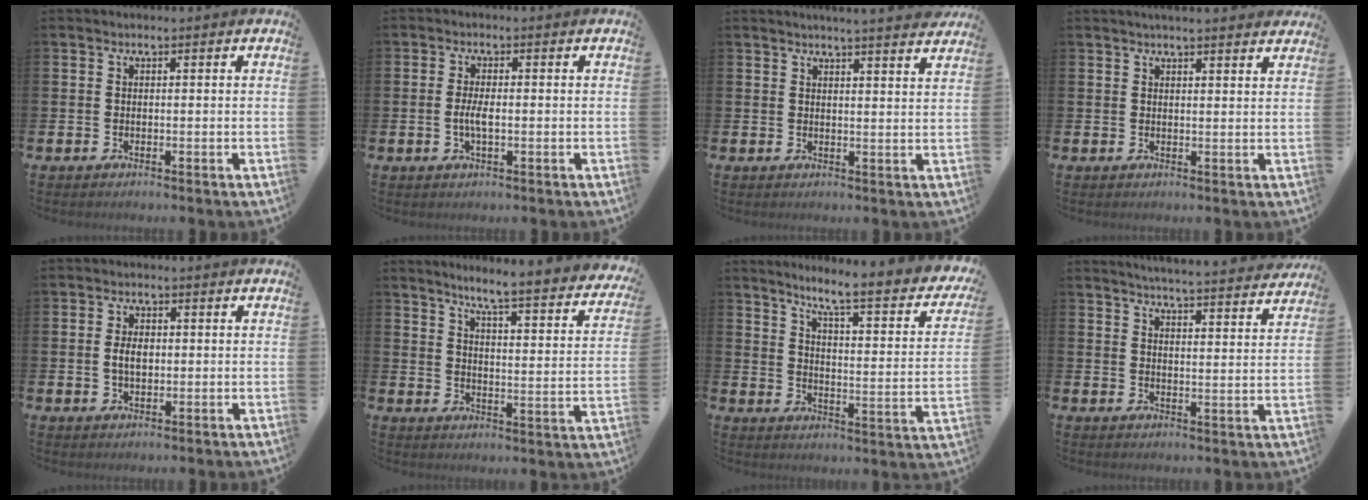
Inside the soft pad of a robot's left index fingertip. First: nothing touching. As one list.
[{"total": 2.7, "force": [-0.4, 0.9, 2.6], "torque": [-0.048, -0.005, -0.011]}, {"total": 4.0, "force": [3.9, -0.7, 0.5], "torque": [-0.005, -0.025, 0.068]}, {"total": 2.6, "force": [2.6, -0.1, 0.3], "torque": [0.000, -0.014, 0.045]}, {"total": 3.1, "force": [0.2, 1.9, 2.5], "torque": [-0.036, 0.003, 0.000]}, {"total": 6.1, "force": [5.5, 0.1, 2.7], "torque": [-0.061, -0.053, 0.084]}, {"total": 6.8, "force": [5.6, 0.7, 3.9], "torque": [-0.076, -0.056, 0.080]}, {"total": 5.3, "force": [5.3, -0.3, 0.6], "torque": [-0.016, -0.043, 0.090]}]